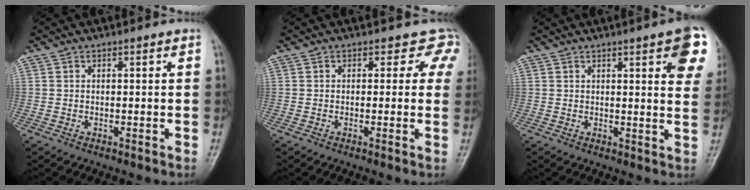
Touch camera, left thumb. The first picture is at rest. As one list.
[{"total": 3.9, "force": [2.7, 2.8, 0.5], "torque": [0.033, -0.010, 0.000]}, {"total": 10.5, "force": [4.8, 2.4, 9.0], "torque": [-0.083, -0.015, 0.052]}]